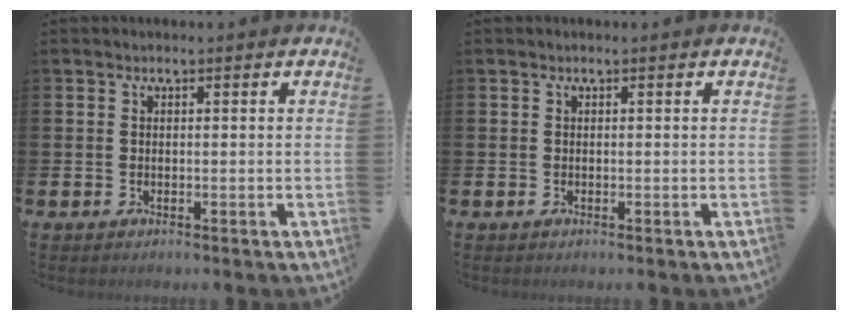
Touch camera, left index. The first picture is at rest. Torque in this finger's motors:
{"motor_torque": [0.00, 0.00, 0.00, -0.01]}